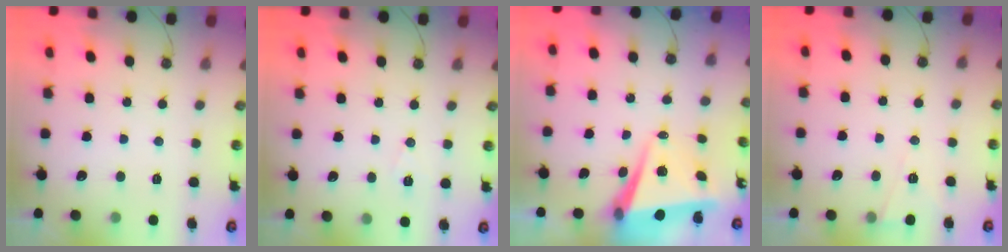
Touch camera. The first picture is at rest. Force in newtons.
{"total": 5.8, "press": 3.8, "slide": 4.4}
{"total": 7.3, "press": 7.1, "slide": 1.3}
{"total": 5.3, "press": 3.1, "slide": 4.3}